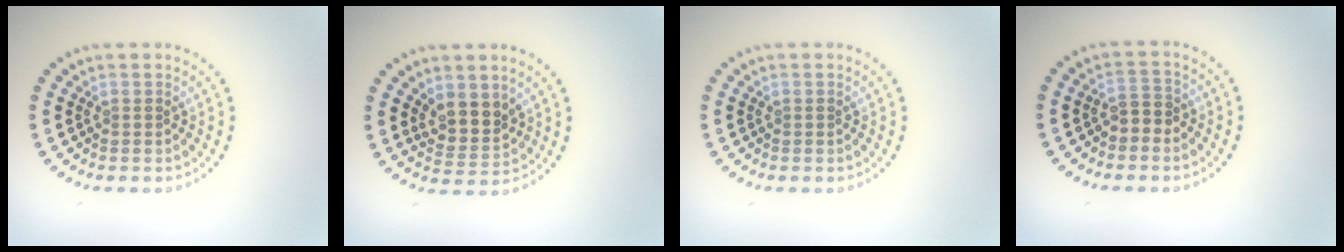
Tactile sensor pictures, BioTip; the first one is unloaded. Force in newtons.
{"total": 3.0, "press": 2.5, "slide": 1.6}
{"total": 0.0}
{"total": 1.8, "press": 1.6, "slide": 0.8}